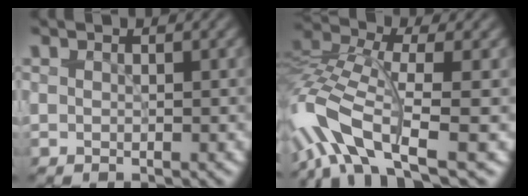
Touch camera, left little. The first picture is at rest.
{"total": 9.1, "force": [-3.0, 3.8, 7.7], "torque": [-0.154, 0.009, -0.074]}